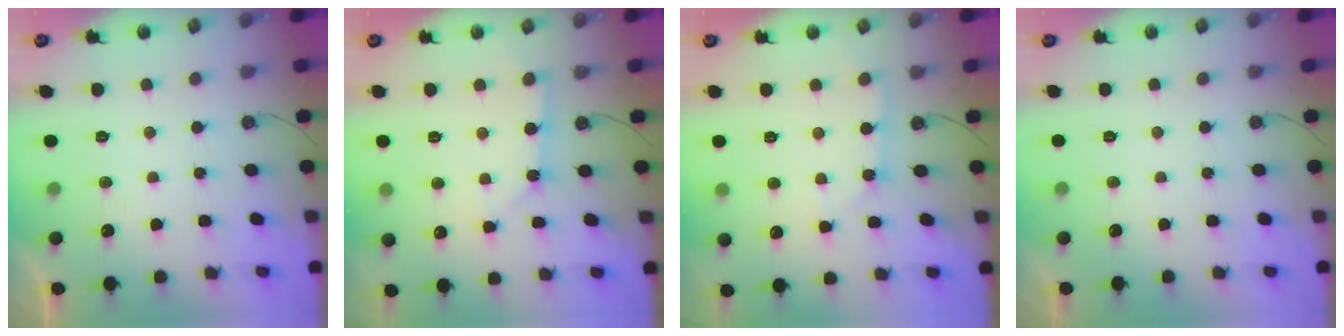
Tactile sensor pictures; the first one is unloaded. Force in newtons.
{"total": 2.4, "press": 2.4, "slide": 0.3}
{"total": 5.1, "press": 5.1, "slide": 0.6}
{"total": 0.0}